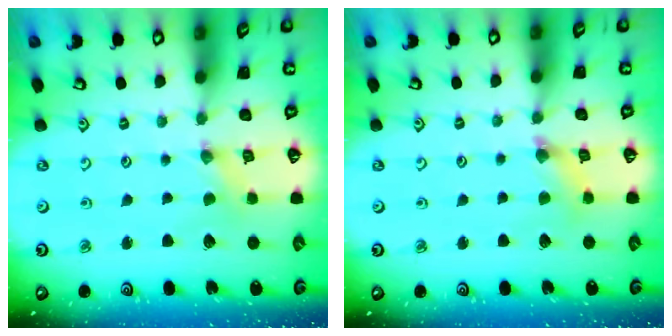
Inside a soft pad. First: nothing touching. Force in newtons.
{"total": 4.0, "press": 4.0, "slide": 0.5}